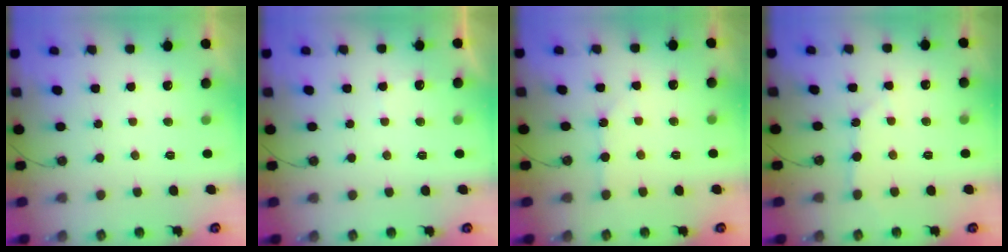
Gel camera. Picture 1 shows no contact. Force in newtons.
{"total": 2.5, "press": 2.5, "slide": 0.5}
{"total": 1.9, "press": 1.9, "slide": 0.4}
{"total": 3.3, "press": 3.3, "slide": 0.4}